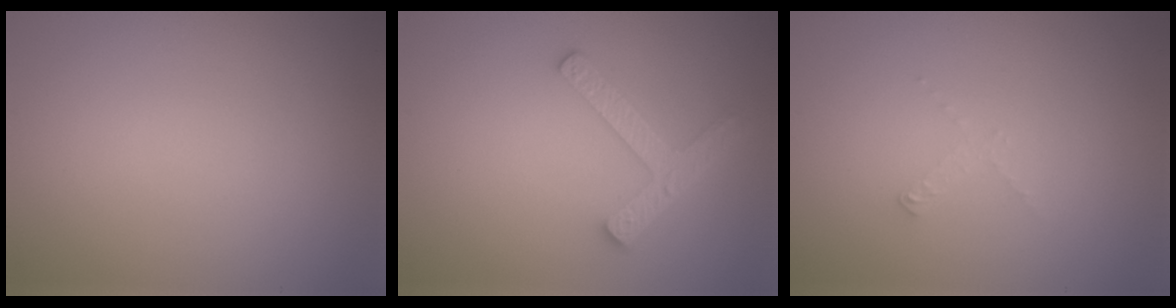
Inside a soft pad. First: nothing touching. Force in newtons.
{"total": 3.7, "press": 2.8, "slide": 2.3}
{"total": 0.8, "press": 0.8, "slide": 0.1}